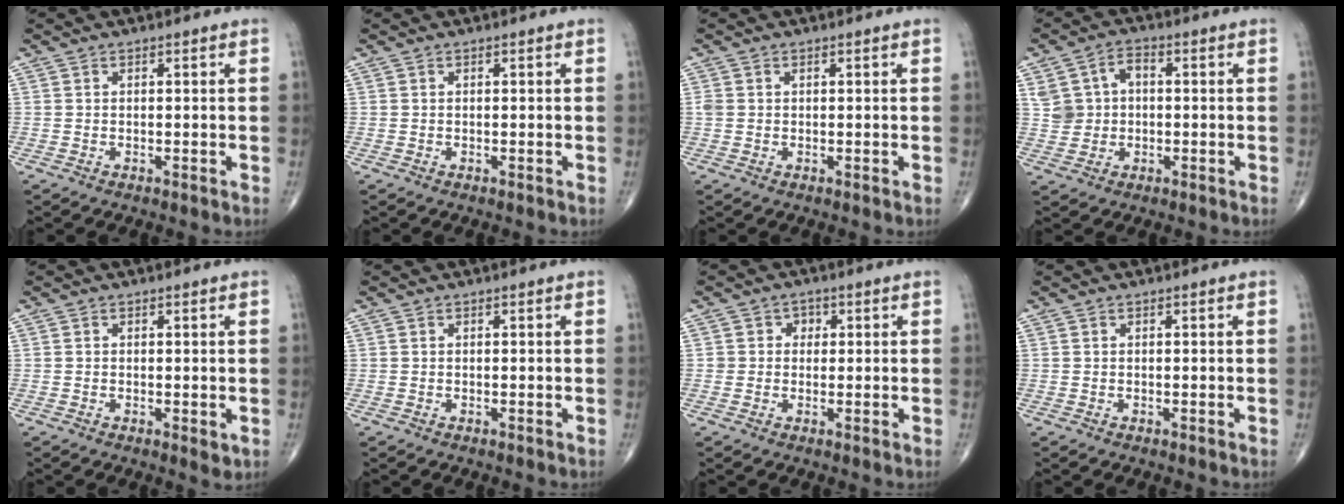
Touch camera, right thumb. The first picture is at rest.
{"total": 0.0}
{"total": 1.0, "force": [0.2, 0.8, 0.5], "torque": [-0.013, 0.002, 0.005]}
{"total": 6.3, "force": [0.6, 5.3, 3.3], "torque": [-0.042, 0.017, 0.008]}
{"total": 1.4, "force": [-0.1, 0.6, 1.3], "torque": [-0.019, -0.006, -0.001]}
{"total": 0.0}
{"total": 2.2, "force": [0.5, 2.1, 0.6], "torque": [0.011, 0.003, 0.000]}
{"total": 0.0}